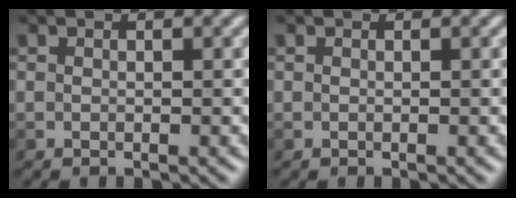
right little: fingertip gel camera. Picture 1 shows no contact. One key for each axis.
{"total": 0.0}